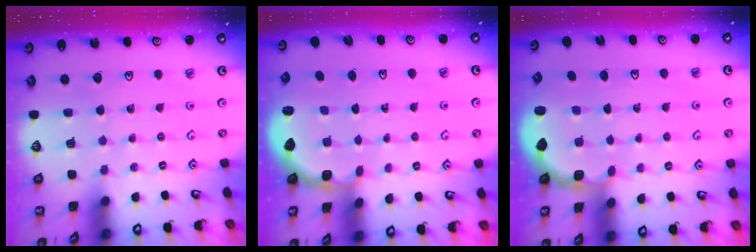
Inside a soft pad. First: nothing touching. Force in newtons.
{"total": 2.8, "press": 2.2, "slide": 1.8}
{"total": 2.6, "press": 2.1, "slide": 1.5}